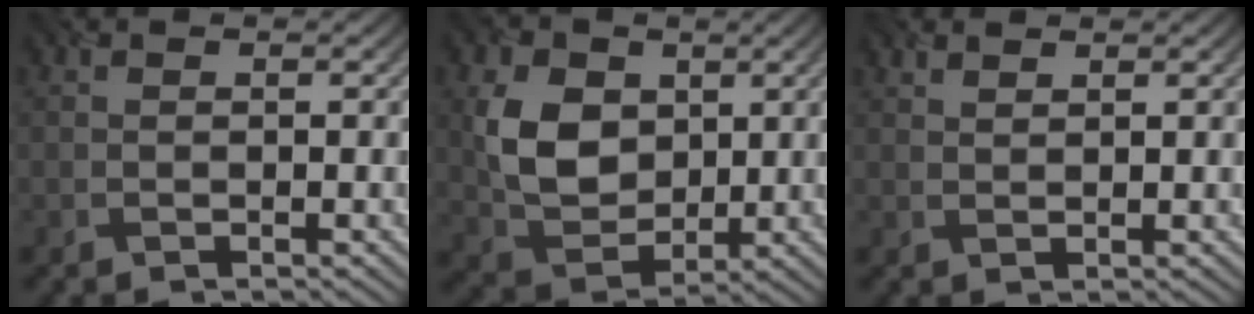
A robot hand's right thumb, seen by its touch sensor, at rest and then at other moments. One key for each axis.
{"total": 8.4, "fx": 2.0, "fy": 6.3, "fz": 5.2, "tx": -0.124, "ty": -0.001, "tz": 0.039}
{"total": 1.3, "fx": 1.3, "fy": 0.1, "fz": 0.3, "tx": -0.011, "ty": 0.003, "tz": 0.026}